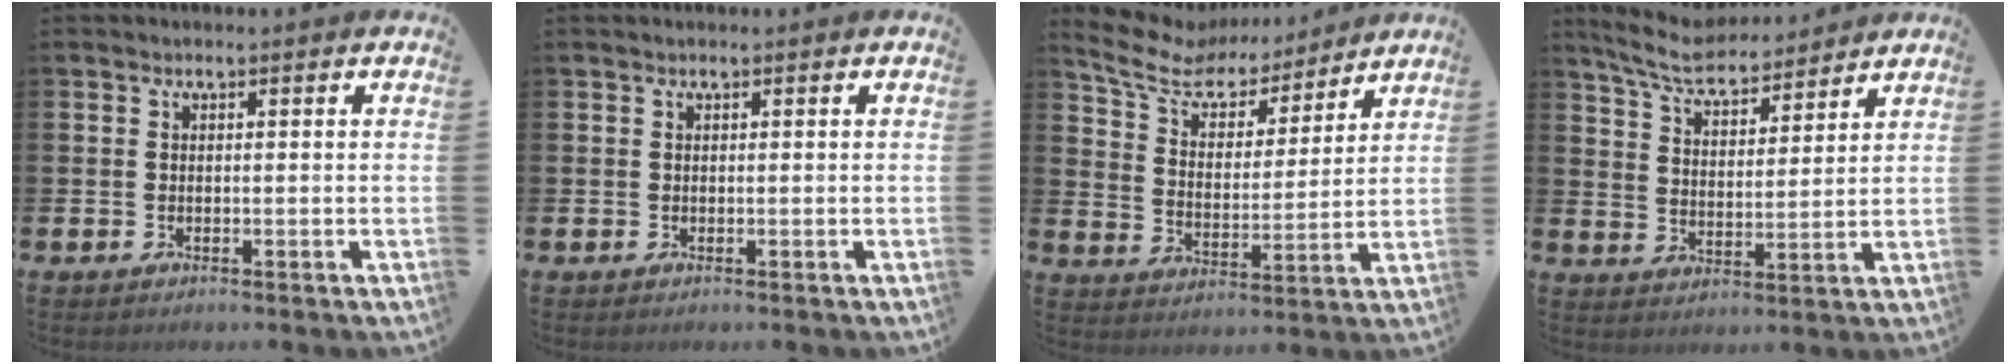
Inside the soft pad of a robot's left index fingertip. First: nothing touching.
{"total": 0.0}
{"total": 7.9, "force": [6.8, 3.3, 2.1], "torque": [-0.071, -0.048, 0.117]}
{"total": 6.9, "force": [6.5, 1.1, 2.0], "torque": [-0.063, -0.033, 0.115]}